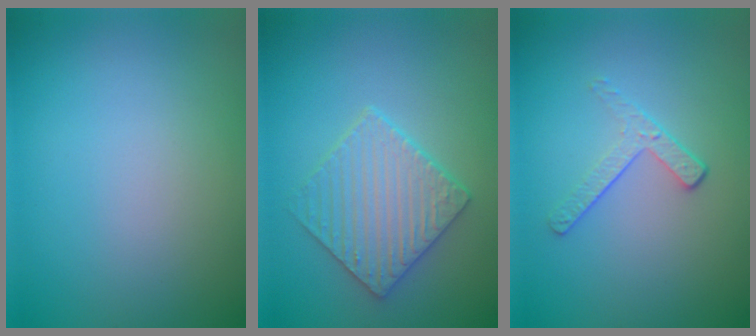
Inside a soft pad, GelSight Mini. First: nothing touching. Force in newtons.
{"total": 4.1, "press": 3.7, "slide": 1.7}
{"total": 1.8, "press": 1.1, "slide": 1.4}